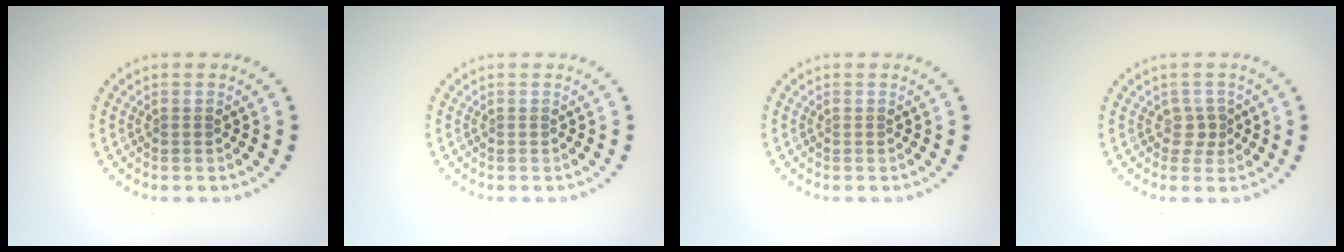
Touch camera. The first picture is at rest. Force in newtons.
{"total": 0.0}
{"total": 0.0}
{"total": 1.5, "press": 1.1, "slide": 1.1}